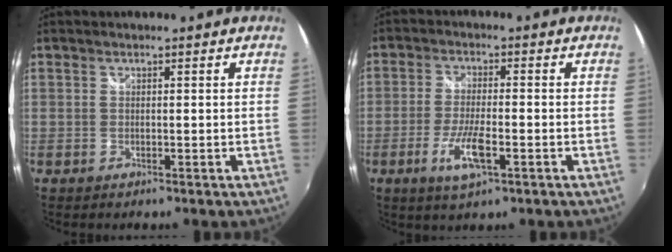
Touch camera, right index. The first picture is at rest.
{"total": 7.4, "force": [-3.1, 1.8, 6.4], "torque": [-0.136, -0.012, -0.058]}